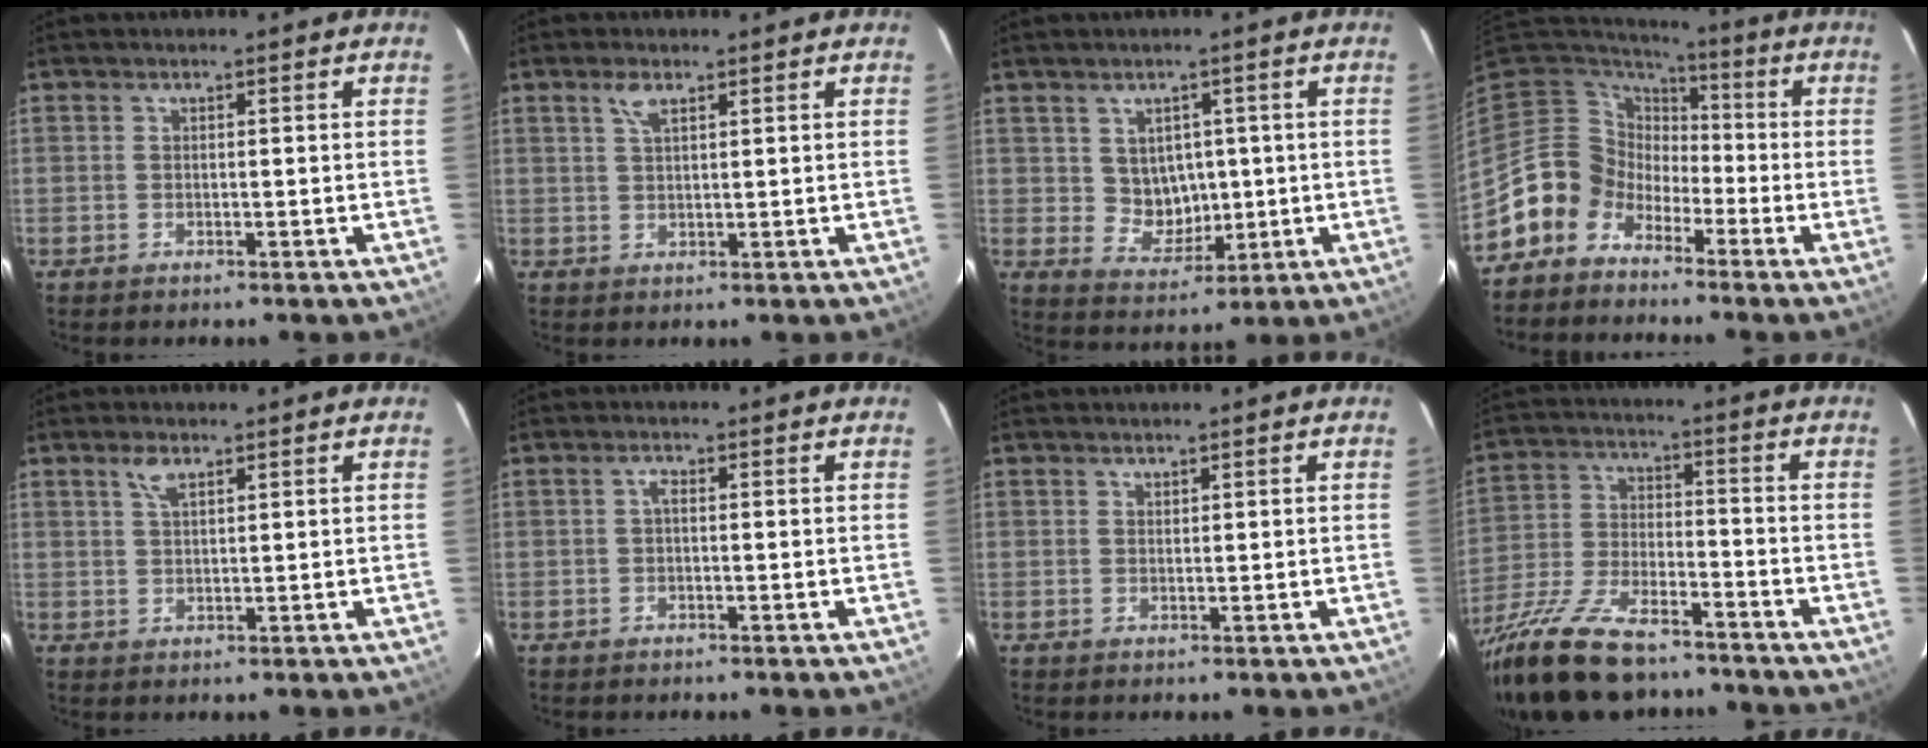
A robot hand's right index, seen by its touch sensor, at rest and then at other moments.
{"total": 2.6, "force": [1.6, 1.0, 1.8], "torque": [-0.035, 0.005, 0.030]}
{"total": 6.1, "force": [0.9, 5.6, 2.2], "torque": [-0.043, 0.005, 0.031]}
{"total": 8.8, "force": [-5.0, 7.2, 0.3], "torque": [-0.019, 0.038, -0.111]}
{"total": 2.8, "force": [1.7, 1.1, 1.9], "torque": [-0.036, 0.004, 0.033]}
{"total": 1.1, "force": [-0.1, 0.5, 1.0], "torque": [-0.018, 0.006, -0.003]}
{"total": 0.7, "force": [0.6, 0.3, 0.1], "torque": [-0.001, 0.001, 0.012]}
{"total": 20.2, "force": [-15.8, 6.9, 10.5], "torque": [-0.222, -0.037, -0.272]}